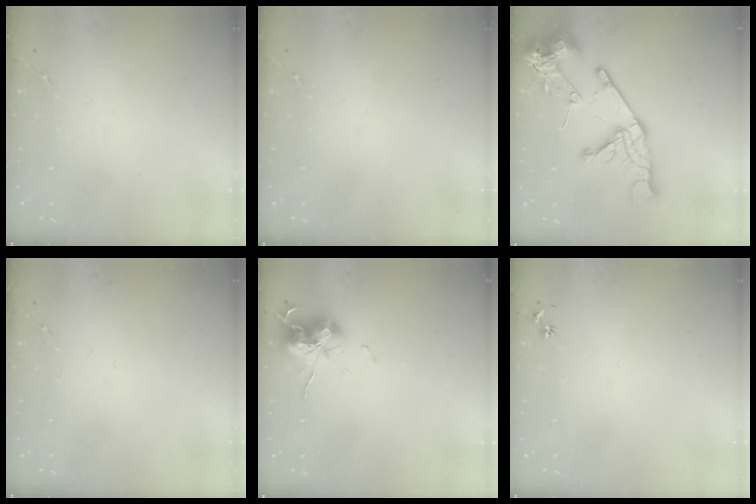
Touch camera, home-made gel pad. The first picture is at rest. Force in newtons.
{"total": 0.0}
{"total": 20.6, "press": 20.5, "slide": 2.4}
{"total": 0.0}
{"total": 12.6, "press": 12.5, "slide": 1.4}
{"total": 3.0, "press": 2.9, "slide": 0.3}